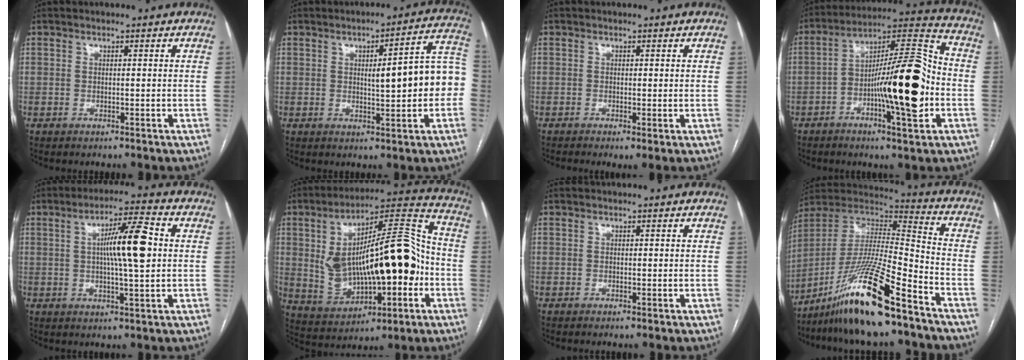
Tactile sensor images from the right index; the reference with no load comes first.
{"total": 11.0, "force": [-0.4, 2.1, 10.8], "torque": [-0.130, 0.031, -0.002]}
{"total": 1.9, "force": [-0.7, 0.3, 1.7], "torque": [-0.026, -0.008, -0.010]}
{"total": 17.6, "force": [-3.9, 3.2, 16.8], "torque": [-0.279, 0.019, -0.057]}
{"total": 9.8, "force": [1.2, 0.8, 9.7], "torque": [-0.165, 0.009, 0.019]}
{"total": 23.0, "force": [-1.0, 7.9, 21.6], "torque": [-0.380, 0.033, 0.002]}
{"total": 0.0}
{"total": 19.7, "force": [-13.4, 1.1, 14.4], "torque": [-0.301, -0.021, -0.247]}